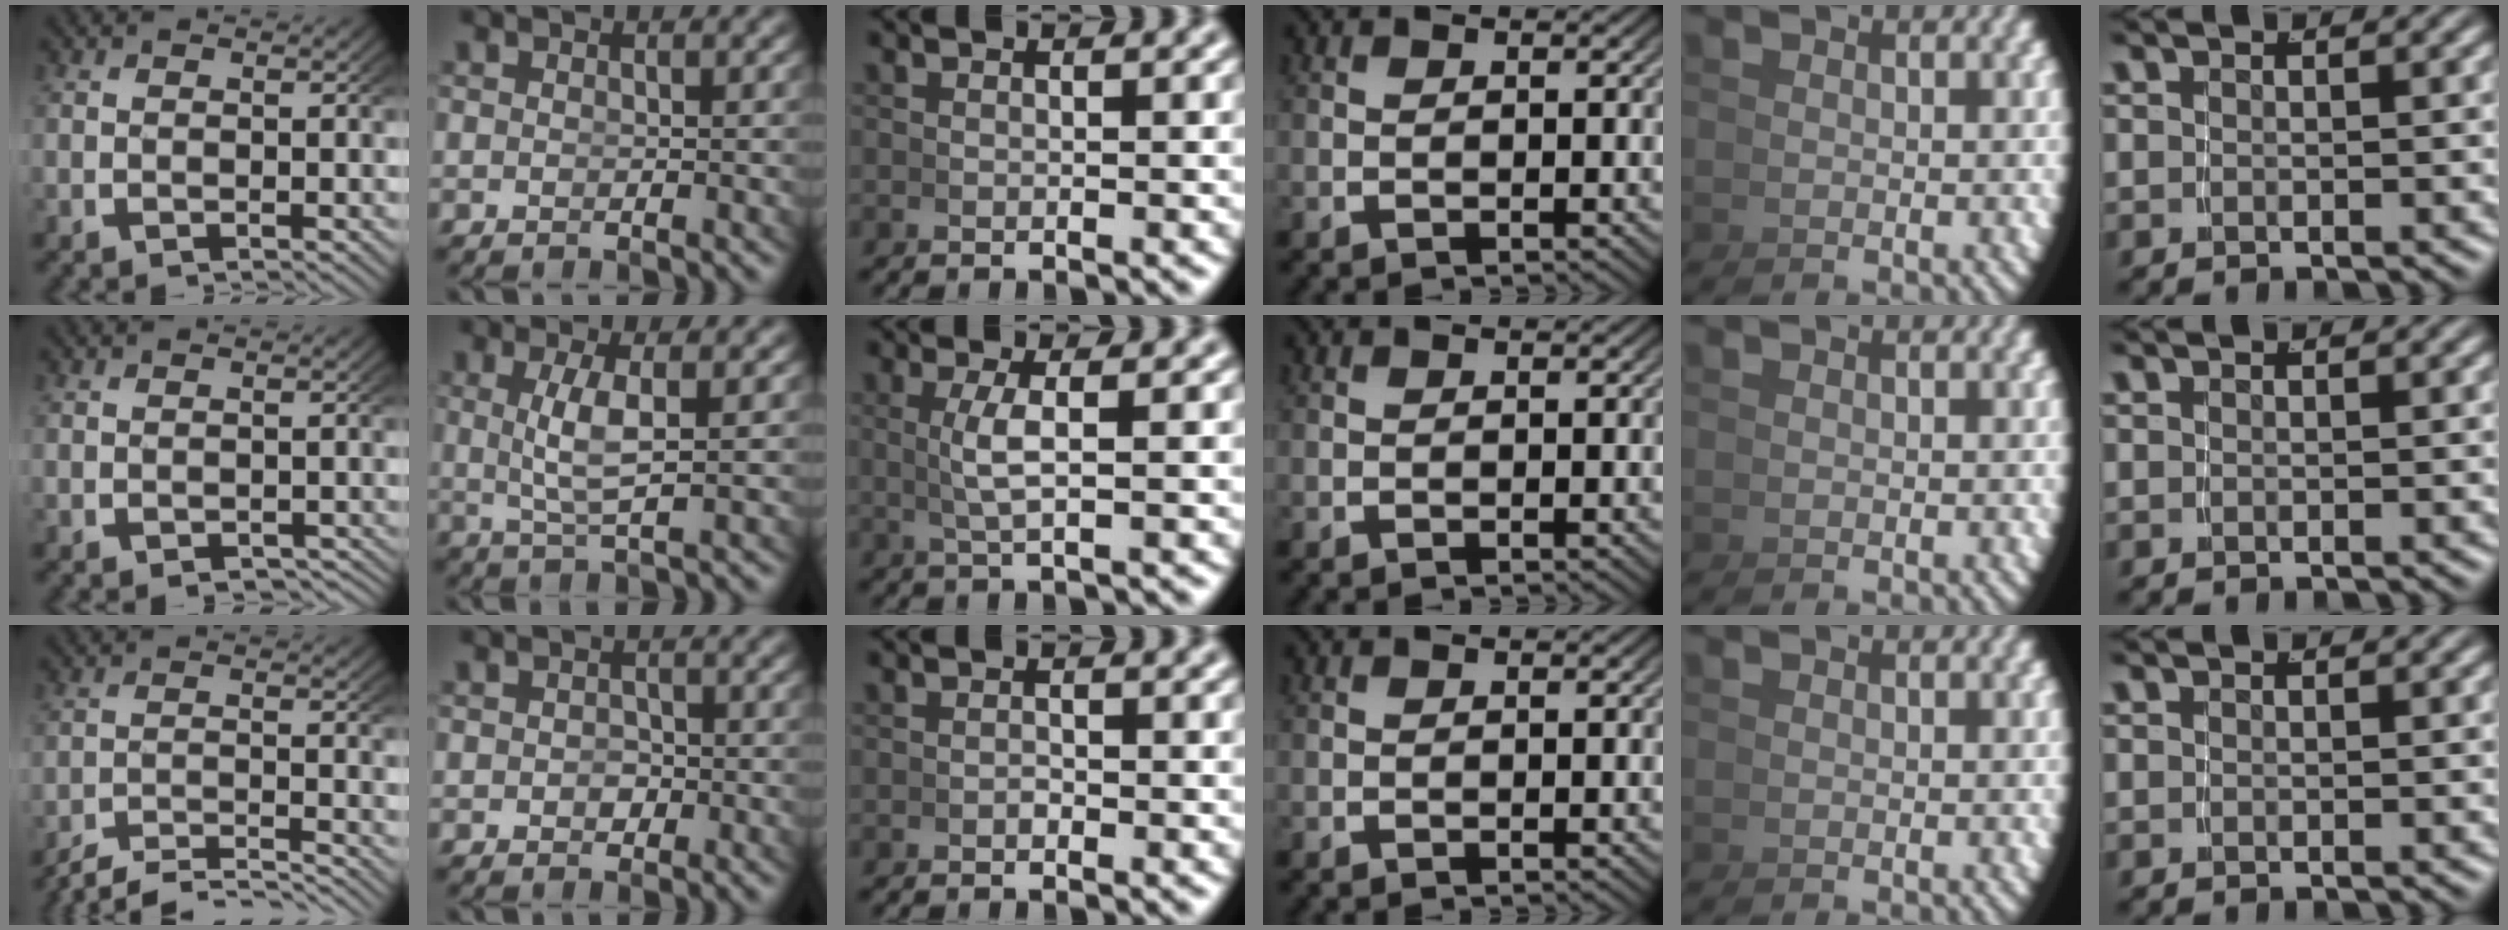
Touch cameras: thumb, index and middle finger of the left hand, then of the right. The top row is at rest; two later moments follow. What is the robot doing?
{"motion": "grasp_and_lifting", "object": "whiteboard"}